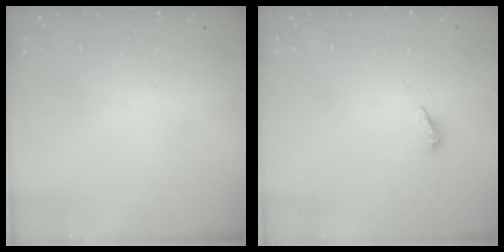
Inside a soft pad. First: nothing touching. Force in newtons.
{"total": 2.9, "press": 2.9, "slide": 0.3}